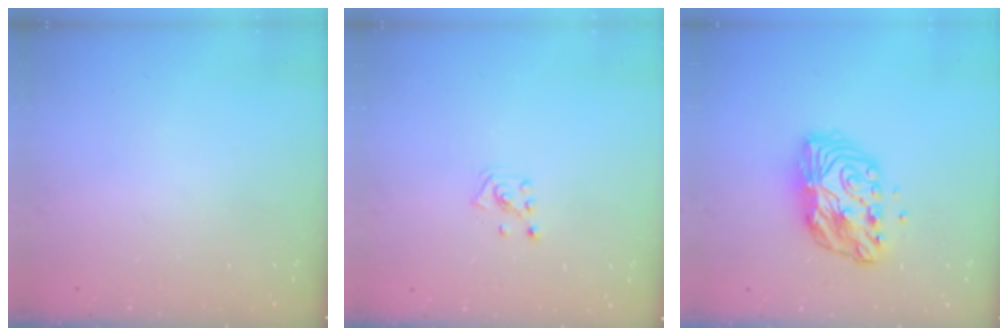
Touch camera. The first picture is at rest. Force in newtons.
{"total": 2.6, "press": 2.6, "slide": 0.5}
{"total": 11.1, "press": 11.1, "slide": 0.8}